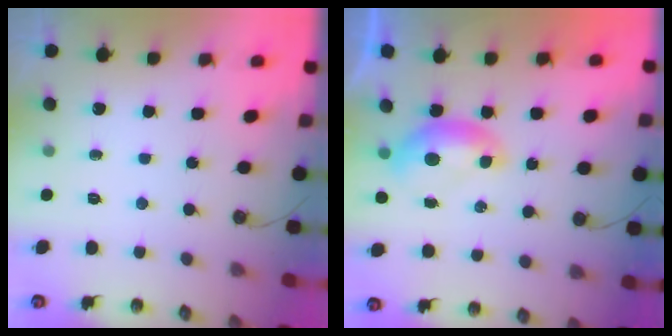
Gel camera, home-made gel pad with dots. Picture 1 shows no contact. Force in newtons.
{"total": 0.0}